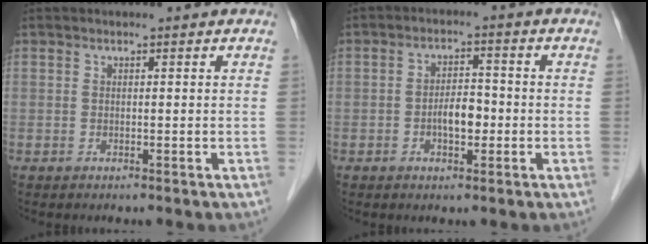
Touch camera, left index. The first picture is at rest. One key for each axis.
{"total": 4.1, "fx": -1.1, "fy": 1.9, "fz": 3.5, "tx": -0.062, "ty": 0.007, "tz": -0.020}